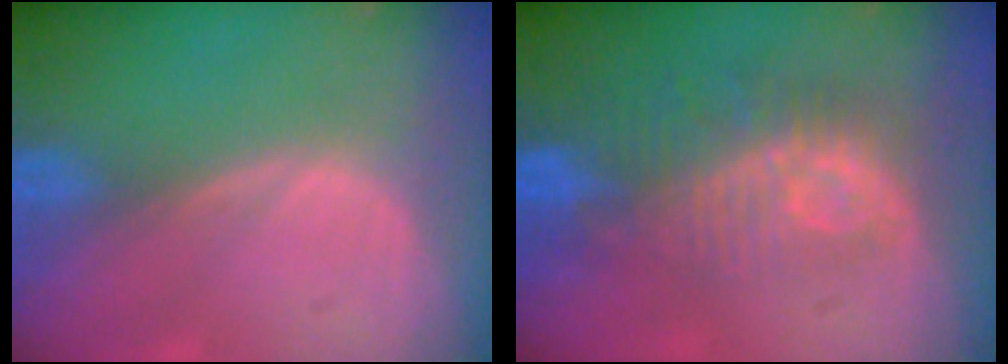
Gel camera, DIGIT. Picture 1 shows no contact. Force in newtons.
{"total": 9.7, "press": 8.7, "slide": 4.2}